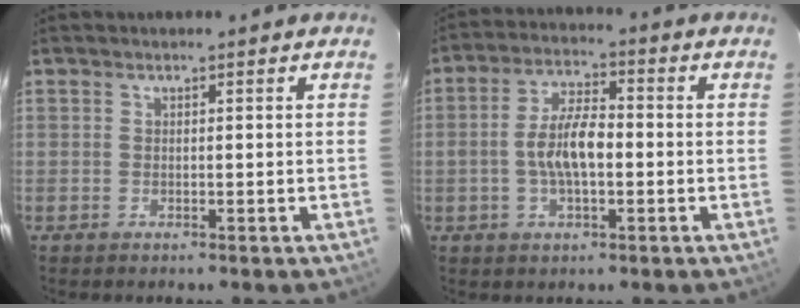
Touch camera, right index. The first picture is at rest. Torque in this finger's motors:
{"motor_torque": [0.62, -0.39, 0.61, 0.17]}